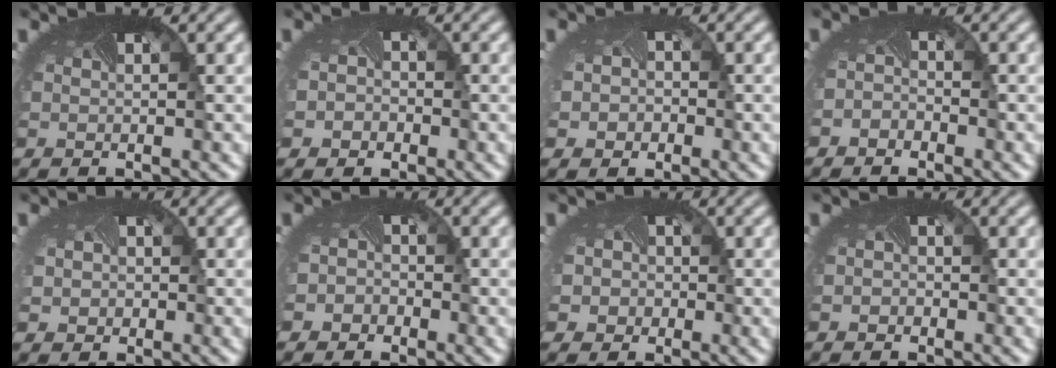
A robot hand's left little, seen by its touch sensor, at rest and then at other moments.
{"total": 2.1, "force": [-0.8, 1.9, 0.6], "torque": [-0.002, -0.012, -0.013]}
{"total": 3.5, "force": [-0.7, 3.1, 1.6], "torque": [-0.022, -0.012, -0.022]}
{"total": 1.1, "force": [-0.9, 0.2, -0.5], "torque": [0.005, -0.011, -0.019]}
{"total": 2.5, "force": [0.1, 2.3, 1.0], "torque": [-0.017, -0.002, 0.000]}
{"total": 2.1, "force": [-1.4, 1.6, 0.0], "torque": [0.007, -0.014, -0.022]}
{"total": 3.6, "force": [-0.8, 3.3, 1.1], "torque": [-0.013, -0.001, -0.027]}
{"total": 0.5, "force": [-0.3, 0.3, -0.3], "torque": [0.007, -0.005, -0.008]}